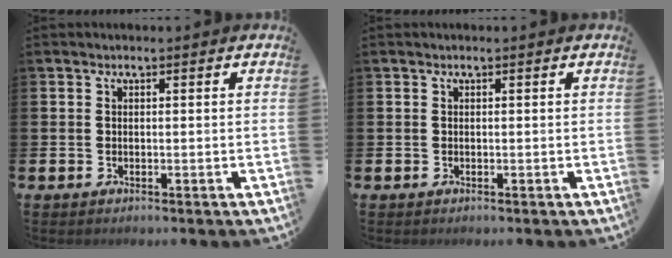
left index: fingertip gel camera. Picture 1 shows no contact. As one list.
[{"total": 0.0}]